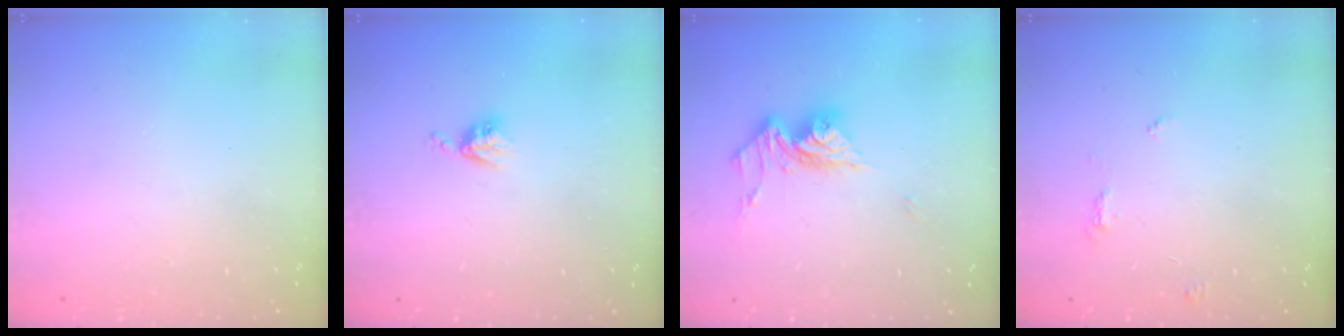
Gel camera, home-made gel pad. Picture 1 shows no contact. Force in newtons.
{"total": 3.6, "press": 3.6, "slide": 0.4}
{"total": 12.3, "press": 12.3, "slide": 1.4}
{"total": 5.6, "press": 5.6, "slide": 0.4}